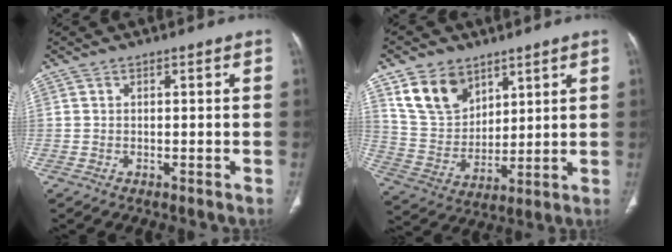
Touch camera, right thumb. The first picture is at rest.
{"total": 12.5, "force": [7.4, 8.4, 5.5], "torque": [-0.078, -0.037, 0.154]}